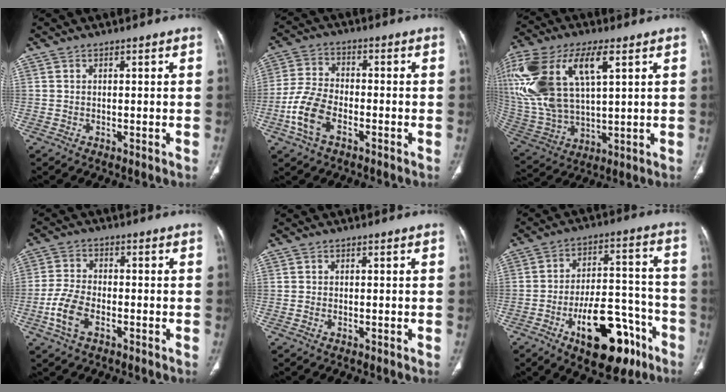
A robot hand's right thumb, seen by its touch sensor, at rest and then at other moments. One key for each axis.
{"total": 9.5, "fx": -4.0, "fy": 5.2, "fz": 6.8, "tx": -0.150, "ty": 0.020, "tz": -0.080}
{"total": 26.0, "fx": 8.7, "fy": 12.7, "fz": 21.0, "tx": -0.474, "ty": 0.002, "tz": 0.168}
{"total": 7.4, "fx": -3.1, "fy": 4.0, "fz": 5.4, "tx": -0.119, "ty": 0.013, "tz": -0.062}
{"total": 0.7, "fx": -0.4, "fy": 0.4, "fz": 0.5, "tx": -0.014, "ty": 0.006, "tz": -0.005}
{"total": 19.0, "fx": -9.9, "fy": 8.7, "fz": 13.7, "tx": -0.177, "ty": 0.072, "tz": -0.141}